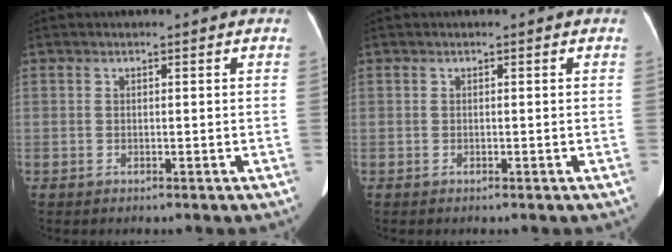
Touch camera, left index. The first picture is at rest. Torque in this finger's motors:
{"motor_torque": [0.02, 0.02, 0.00, 0.00]}